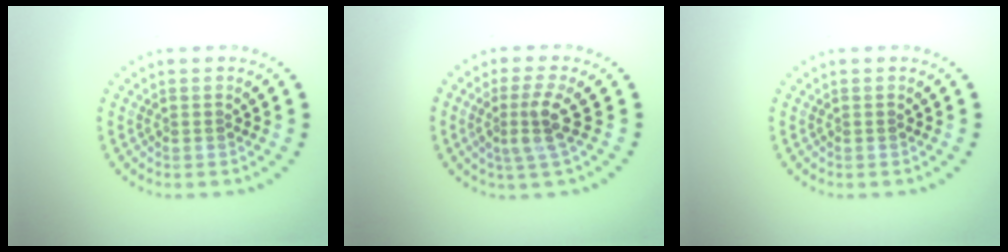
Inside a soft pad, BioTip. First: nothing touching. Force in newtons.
{"total": 2.9, "press": 2.2, "slide": 2.0}
{"total": 0.0}